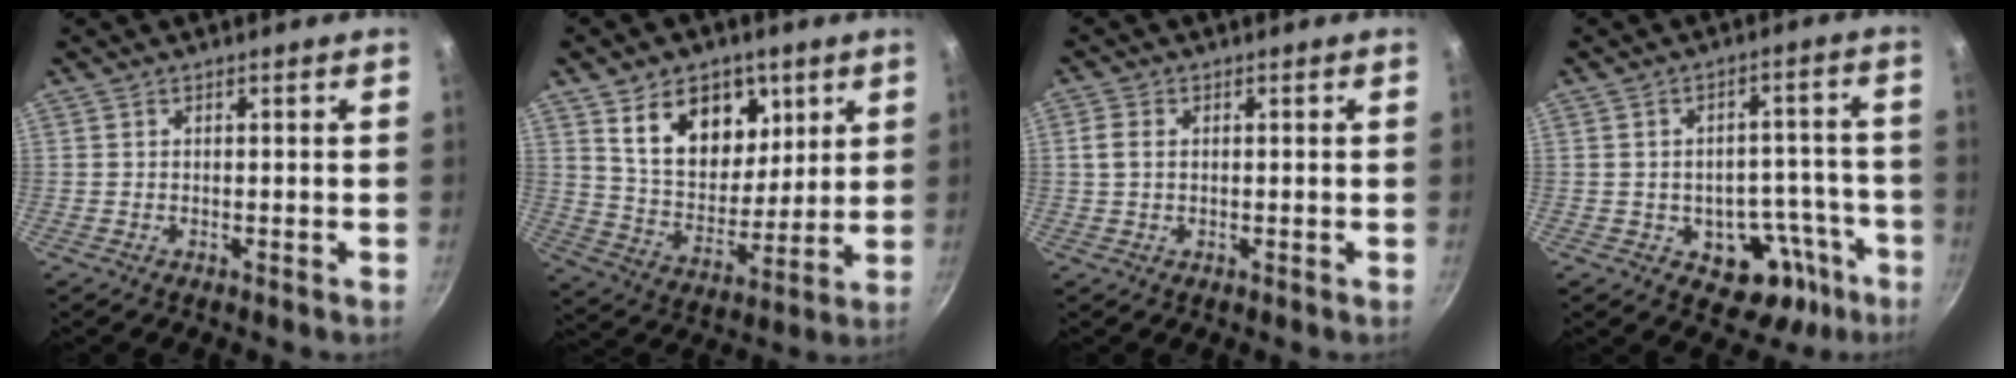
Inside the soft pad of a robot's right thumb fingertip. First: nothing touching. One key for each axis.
{"total": 15.5, "fx": 7.3, "fy": 10.4, "fz": 8.9, "tx": -0.098, "ty": -0.042, "tz": 0.139}
{"total": 2.9, "fx": 0.5, "fy": 1.9, "fz": 2.1, "tx": -0.050, "ty": 0.004, "tz": 0.011}
{"total": 12.1, "fx": -6.0, "fy": 7.8, "fz": 7.1, "tx": -0.056, "ty": 0.054, "tz": -0.071}